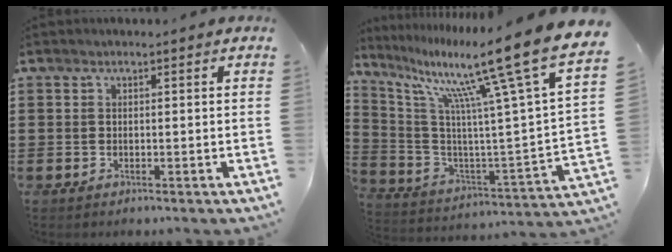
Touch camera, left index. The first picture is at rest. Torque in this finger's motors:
{"motor_torque": [0.29, -0.20, 1.05, 0.21]}